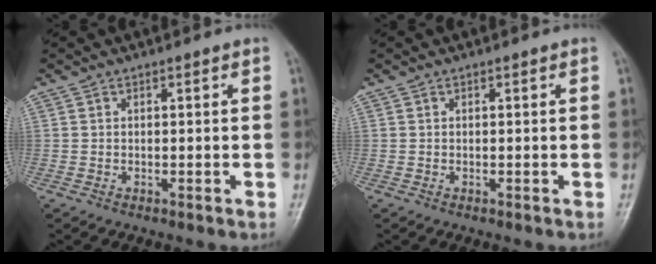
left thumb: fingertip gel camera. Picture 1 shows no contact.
{"total": 0.0}